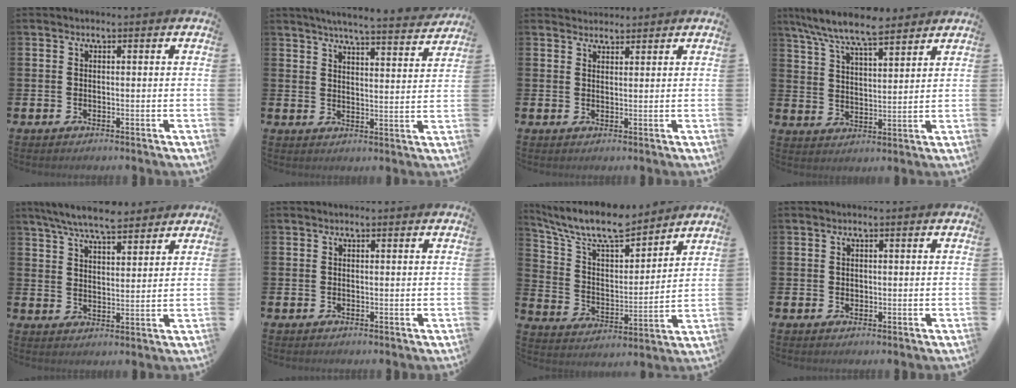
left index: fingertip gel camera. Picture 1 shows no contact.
{"total": 5.6, "force": [5.4, -0.4, 1.3], "torque": [-0.033, -0.038, 0.091]}
{"total": 2.1, "force": [2.0, 0.6, -0.2], "torque": [0.012, -0.010, 0.035]}
{"total": 8.4, "force": [7.7, 1.3, 3.2], "torque": [-0.088, -0.031, 0.138]}
{"total": 7.3, "force": [6.7, 1.2, 2.6], "torque": [-0.062, -0.023, 0.121]}
{"total": 0.0}
{"total": 9.6, "force": [8.6, 2.3, 3.5], "torque": [-0.107, -0.054, 0.152]}
{"total": 0.6, "force": [0.4, 0.5, 0.1], "torque": [0.009, 0.000, 0.003]}